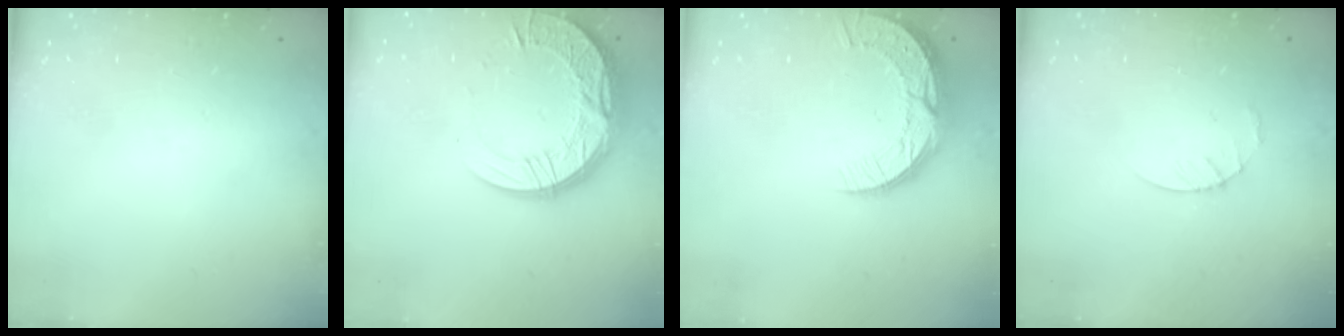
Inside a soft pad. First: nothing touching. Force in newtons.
{"total": 17.4, "press": 17.4, "slide": 1.3}
{"total": 10.2, "press": 10.2, "slide": 0.8}
{"total": 3.7, "press": 3.7, "slide": 0.5}